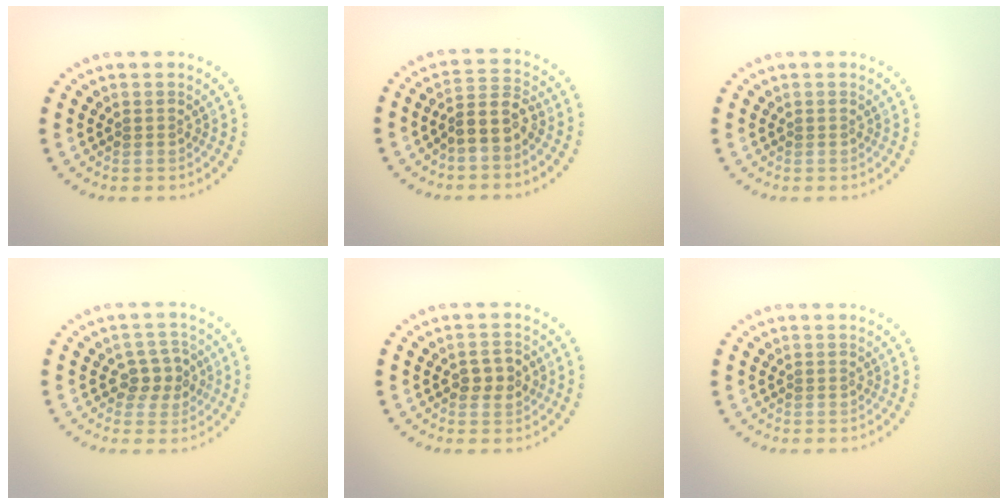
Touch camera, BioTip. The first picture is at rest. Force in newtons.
{"total": 3.1, "press": 2.6, "slide": 1.7}
{"total": 0.0}
{"total": 2.7, "press": 2.5, "slide": 1.0}
{"total": 2.4, "press": 2.4, "slide": 0.0}
{"total": 0.0}